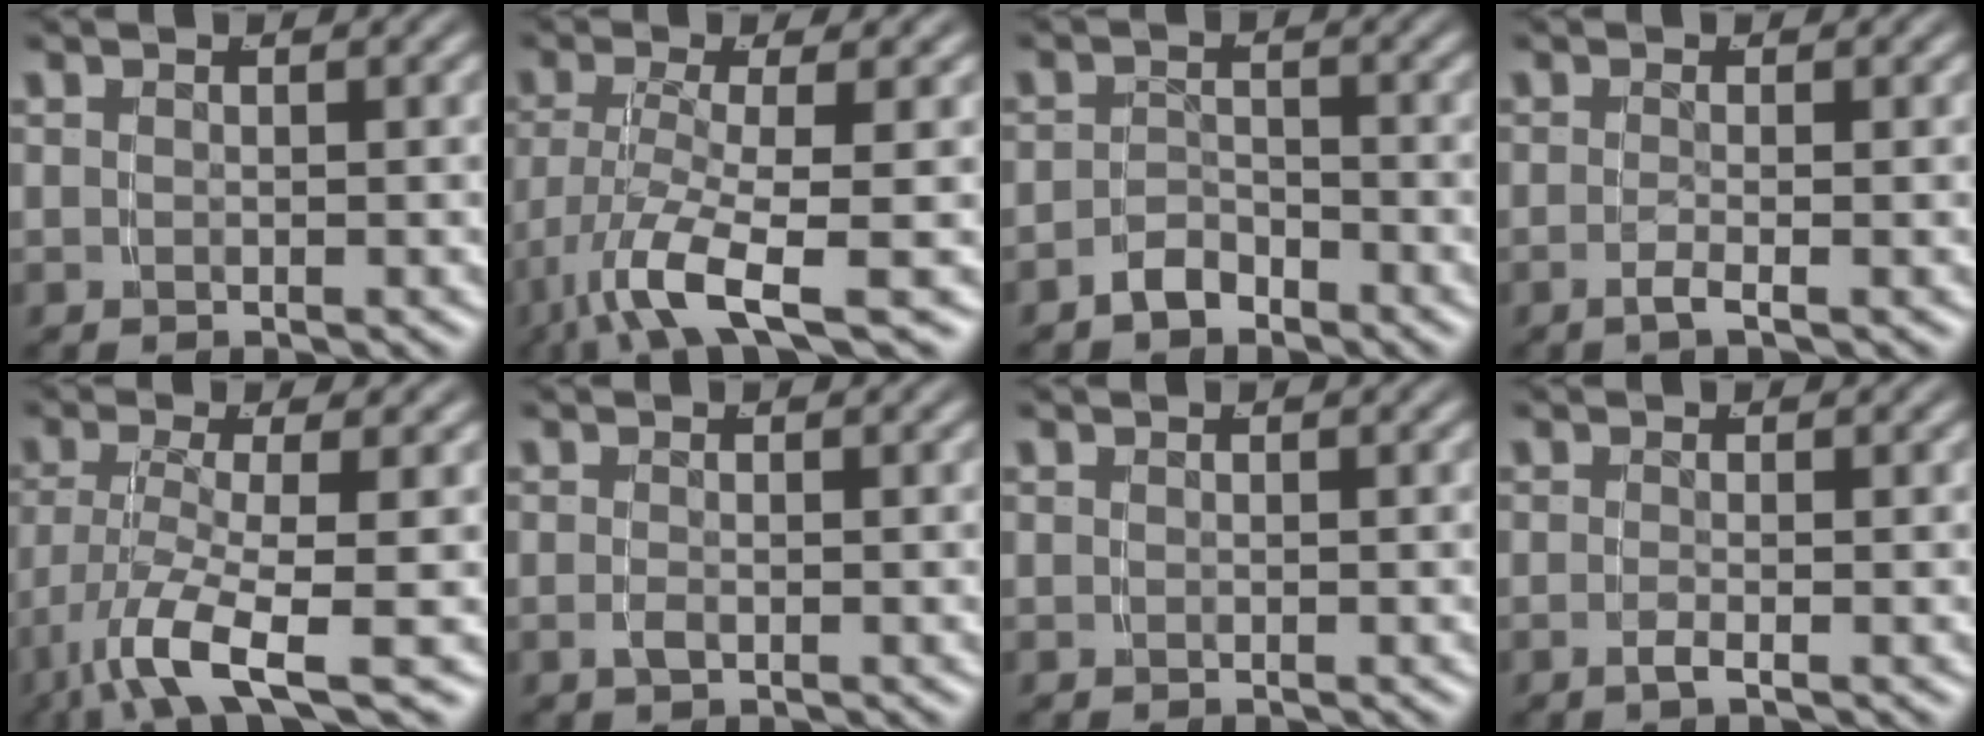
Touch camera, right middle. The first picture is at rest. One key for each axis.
{"total": 6.5, "fx": -3.5, "fy": 1.5, "fz": 5.3, "tx": -0.104, "ty": -0.029, "tz": -0.044}
{"total": 2.5, "fx": -2.2, "fy": 1.0, "fz": 0.6, "tx": -0.008, "ty": -0.002, "tz": -0.041}
{"total": 1.5, "fx": -0.9, "fy": -0.5, "fz": 1.1, "tx": -0.029, "ty": -0.006, "tz": -0.016}
{"total": 6.5, "fx": -3.6, "fy": 1.6, "fz": 5.2, "tx": -0.102, "ty": -0.030, "tz": -0.046}
{"total": 0.7, "fx": -0.4, "fy": 0.1, "fz": 0.6, "tx": -0.016, "ty": -0.002, "tz": -0.006}
{"total": 0.0}
{"total": 1.2, "fx": -0.7, "fy": -0.4, "fz": 0.9, "tx": -0.023, "ty": -0.003, "tz": -0.014}